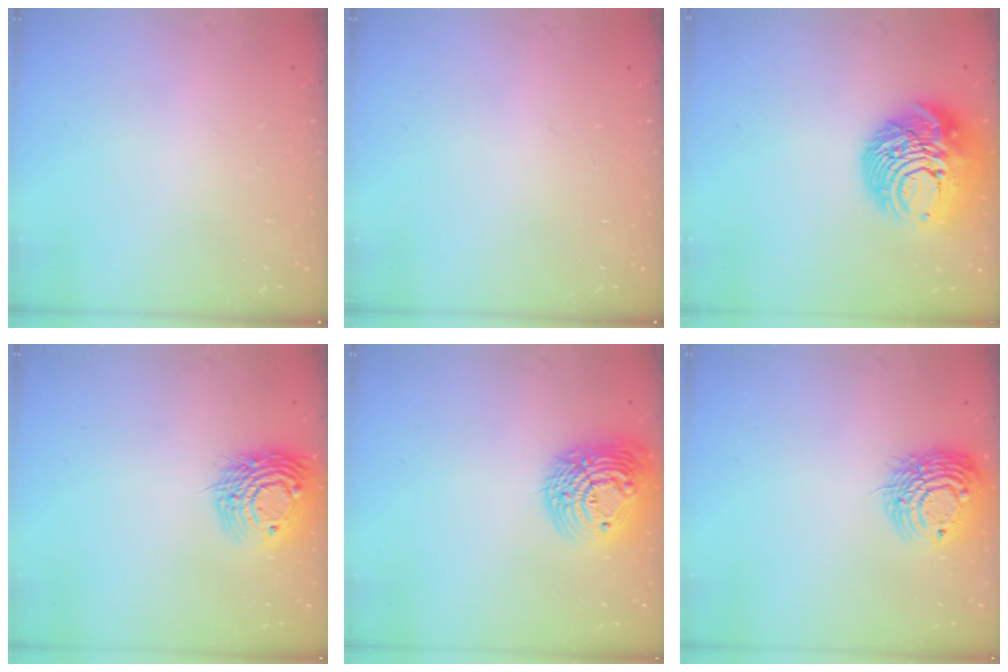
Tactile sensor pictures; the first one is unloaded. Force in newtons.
{"total": 0.0}
{"total": 16.5, "press": 16.4, "slide": 1.5}
{"total": 15.0, "press": 15.0, "slide": 1.2}
{"total": 17.3, "press": 17.3, "slide": 1.1}
{"total": 12.5, "press": 12.4, "slide": 1.5}